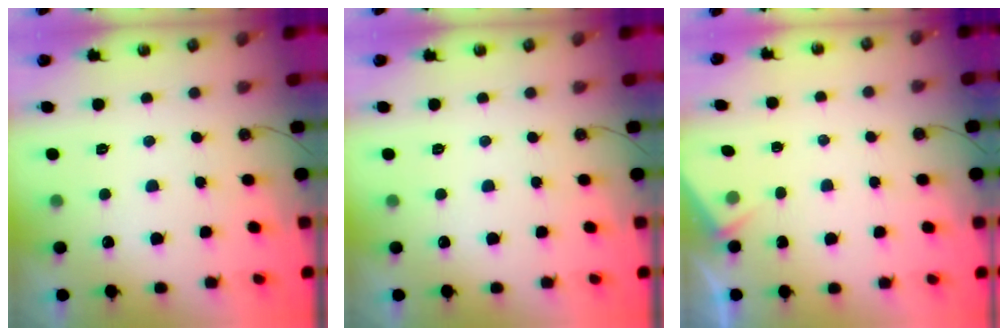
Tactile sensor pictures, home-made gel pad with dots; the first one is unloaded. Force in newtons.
{"total": 0.0}
{"total": 2.9, "press": 2.9, "slide": 0.4}